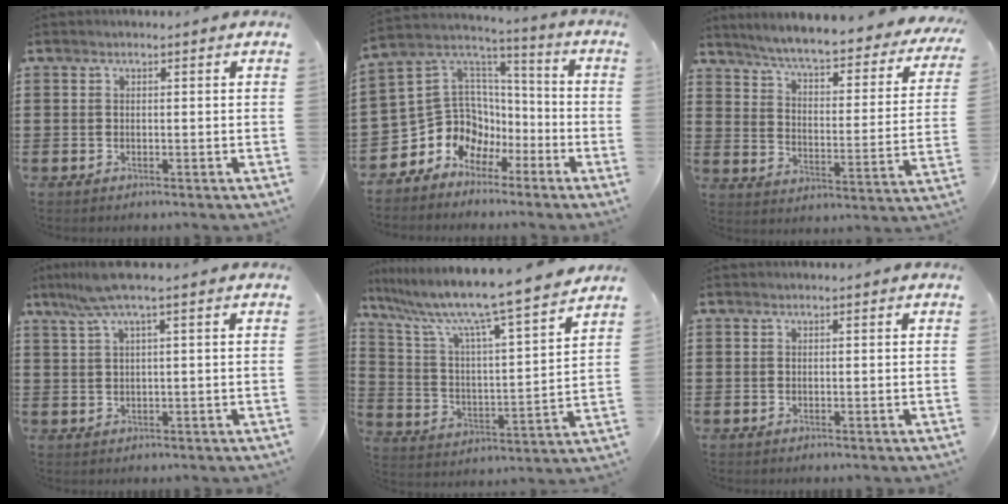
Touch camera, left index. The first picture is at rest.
{"total": 8.9, "force": [-3.8, 8.0, 0.8], "torque": [-0.062, -0.015, -0.069]}
{"total": 5.4, "force": [5.0, -0.4, 2.2], "torque": [-0.065, -0.041, 0.078]}
{"total": 4.5, "force": [1.9, 0.2, 4.1], "torque": [-0.096, -0.001, 0.028]}
{"total": 9.4, "force": [8.1, -0.5, 4.7], "torque": [-0.127, -0.067, 0.127]}
{"total": 0.0}